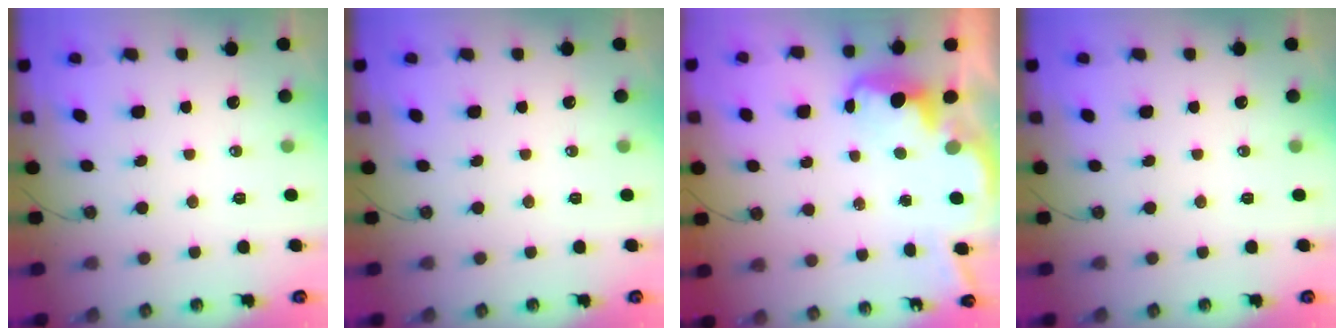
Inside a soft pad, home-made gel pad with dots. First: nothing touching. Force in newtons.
{"total": 0.0}
{"total": 4.1, "press": 4.1, "slide": 0.6}
{"total": 0.0}